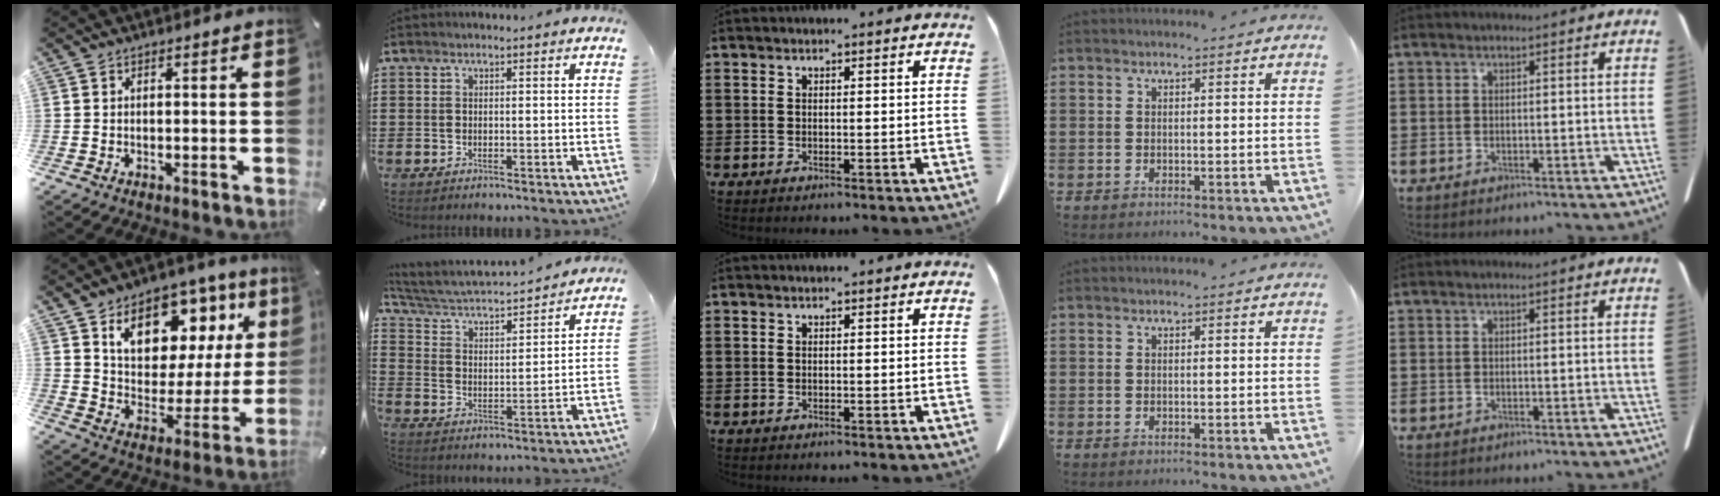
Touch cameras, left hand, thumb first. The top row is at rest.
{"thumb": {"total": 14.5, "force": [8.9, 9.6, 6.2], "torque": [-0.097, -0.061, 0.158]}, "index": {"total": 3.4, "force": [3.2, 0.6, 1.2], "torque": [-0.043, -0.031, 0.043]}}